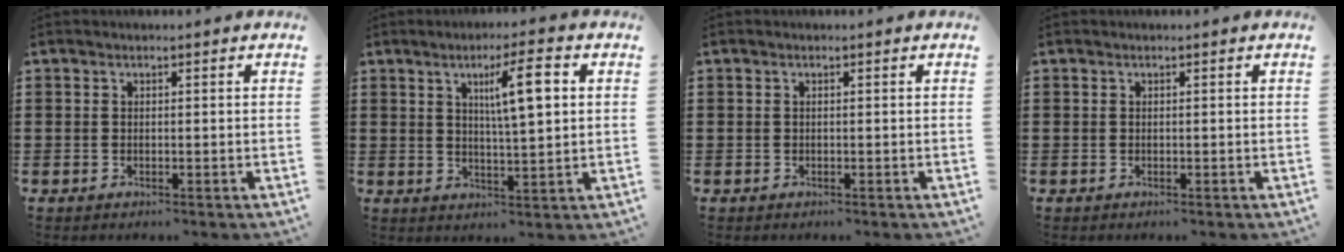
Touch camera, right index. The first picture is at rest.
{"total": 7.3, "force": [2.1, 1.2, 6.8], "torque": [-0.120, 0.000, 0.027]}
{"total": 0.0}
{"total": 0.0}